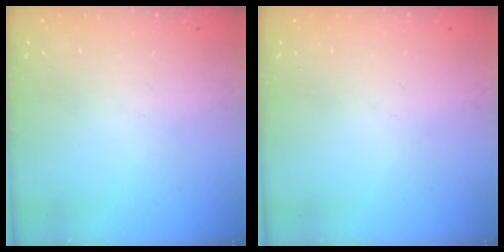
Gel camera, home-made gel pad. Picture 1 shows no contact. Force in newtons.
{"total": 0.0}